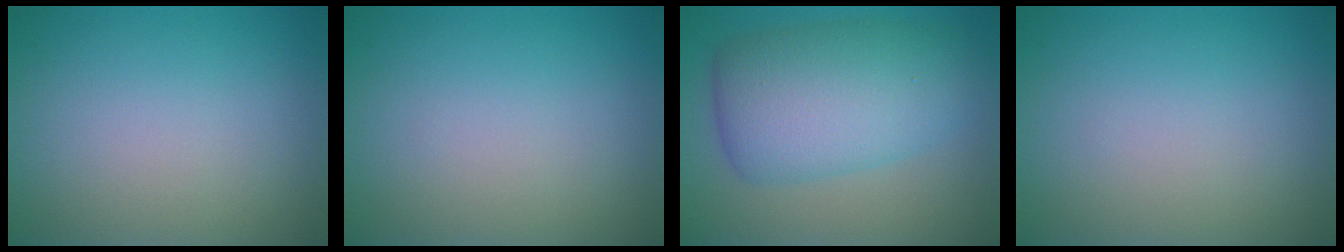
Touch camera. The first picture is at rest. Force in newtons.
{"total": 0.0}
{"total": 8.2, "press": 8.2, "slide": 0.2}
{"total": 0.0}